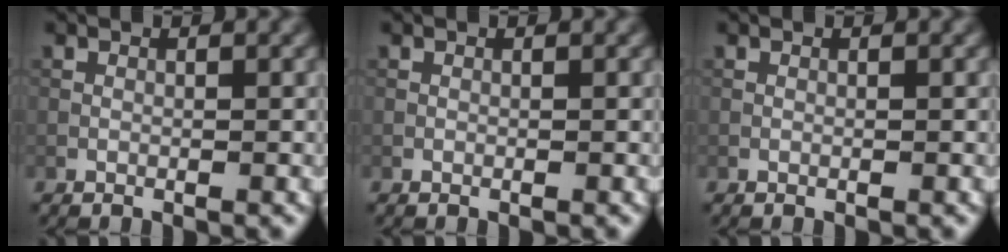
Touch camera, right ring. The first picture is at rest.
{"total": 0.0}
{"total": 0.0}